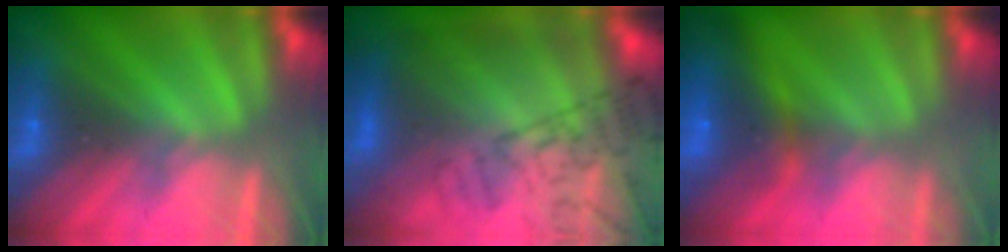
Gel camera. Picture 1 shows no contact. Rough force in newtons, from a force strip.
{"total": 7.5}
{"total": 7.1}